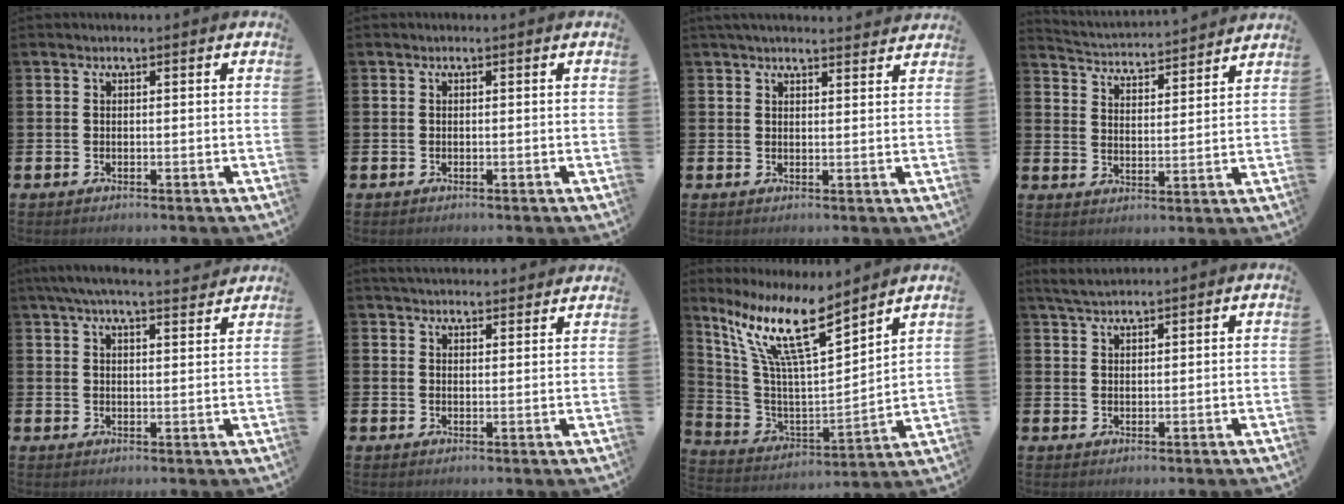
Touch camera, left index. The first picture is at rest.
{"total": 0.0}
{"total": 3.2, "force": [3.1, 0.3, 0.6], "torque": [-0.006, -0.016, 0.054]}
{"total": 4.0, "force": [4.0, 0.3, 0.0], "torque": [-0.023, -0.039, 0.065]}
{"total": 5.7, "force": [5.2, 0.6, 2.1], "torque": [-0.051, -0.016, 0.095]}
{"total": 3.4, "force": [3.4, 0.5, 0.2], "torque": [-0.007, -0.017, 0.062]}
{"total": 13.0, "force": [9.5, 2.6, 8.6], "torque": [-0.200, -0.053, 0.166]}
{"total": 3.1, "force": [2.9, 0.4, 1.1], "torque": [-0.032, -0.006, 0.055]}